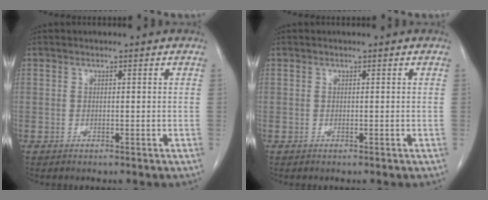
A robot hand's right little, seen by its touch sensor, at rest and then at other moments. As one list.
[{"total": 0.0}]